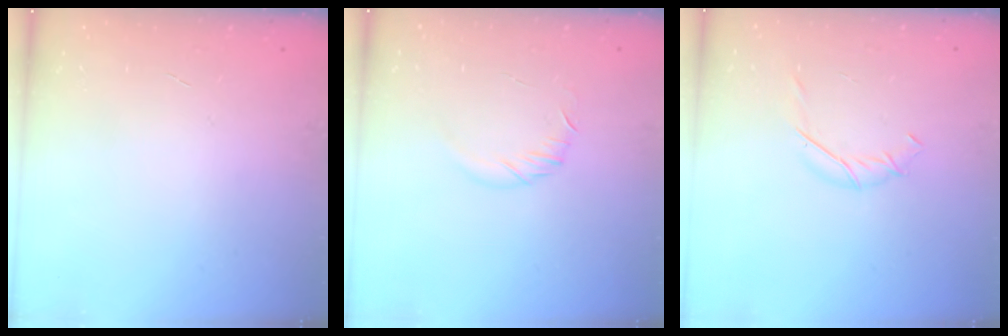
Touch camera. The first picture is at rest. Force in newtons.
{"total": 5.2, "press": 5.0, "slide": 1.4}
{"total": 4.2, "press": 4.1, "slide": 1.2}